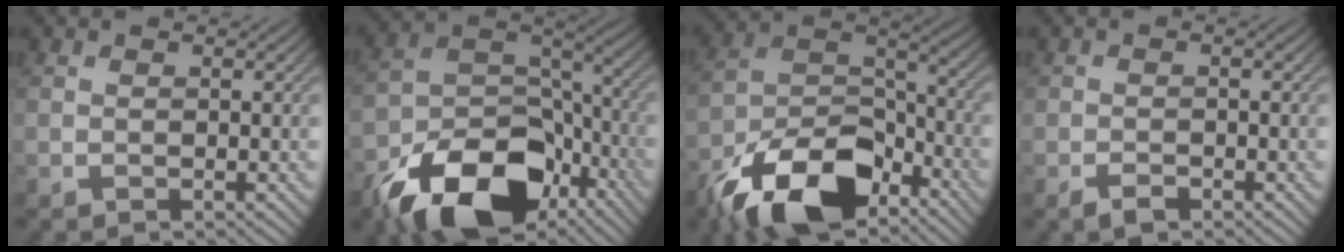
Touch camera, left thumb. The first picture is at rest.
{"total": 16.0, "force": [-10.1, 8.8, 8.8], "torque": [-0.177, -0.029, -0.186]}
{"total": 14.7, "force": [-9.9, 6.8, 8.5], "torque": [-0.173, -0.013, -0.196]}
{"total": 1.6, "force": [-1.1, 0.8, 0.8], "torque": [-0.016, -0.002, -0.022]}